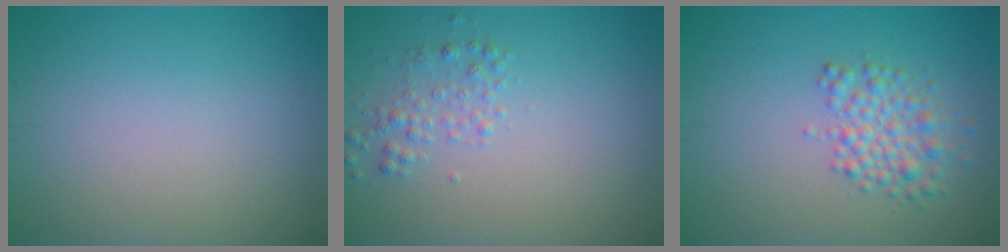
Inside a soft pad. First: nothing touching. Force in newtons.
{"total": 1.6, "press": 1.6, "slide": 0.0}
{"total": 3.1, "press": 3.1, "slide": 0.0}